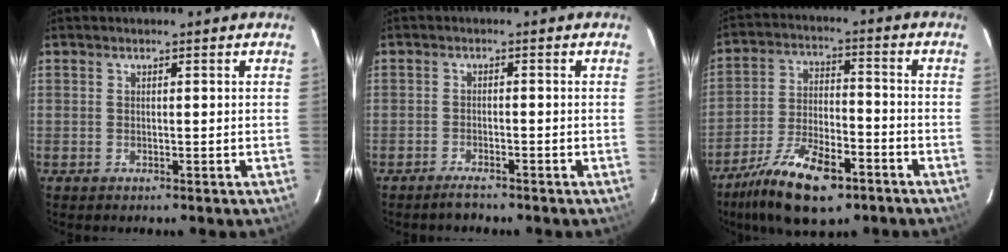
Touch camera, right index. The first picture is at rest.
{"total": 2.4, "force": [-2.2, 0.6, 0.9], "torque": [-0.027, 0.000, -0.039]}
{"total": 15.9, "force": [-10.3, 6.3, 10.3], "torque": [-0.212, -0.021, -0.180]}